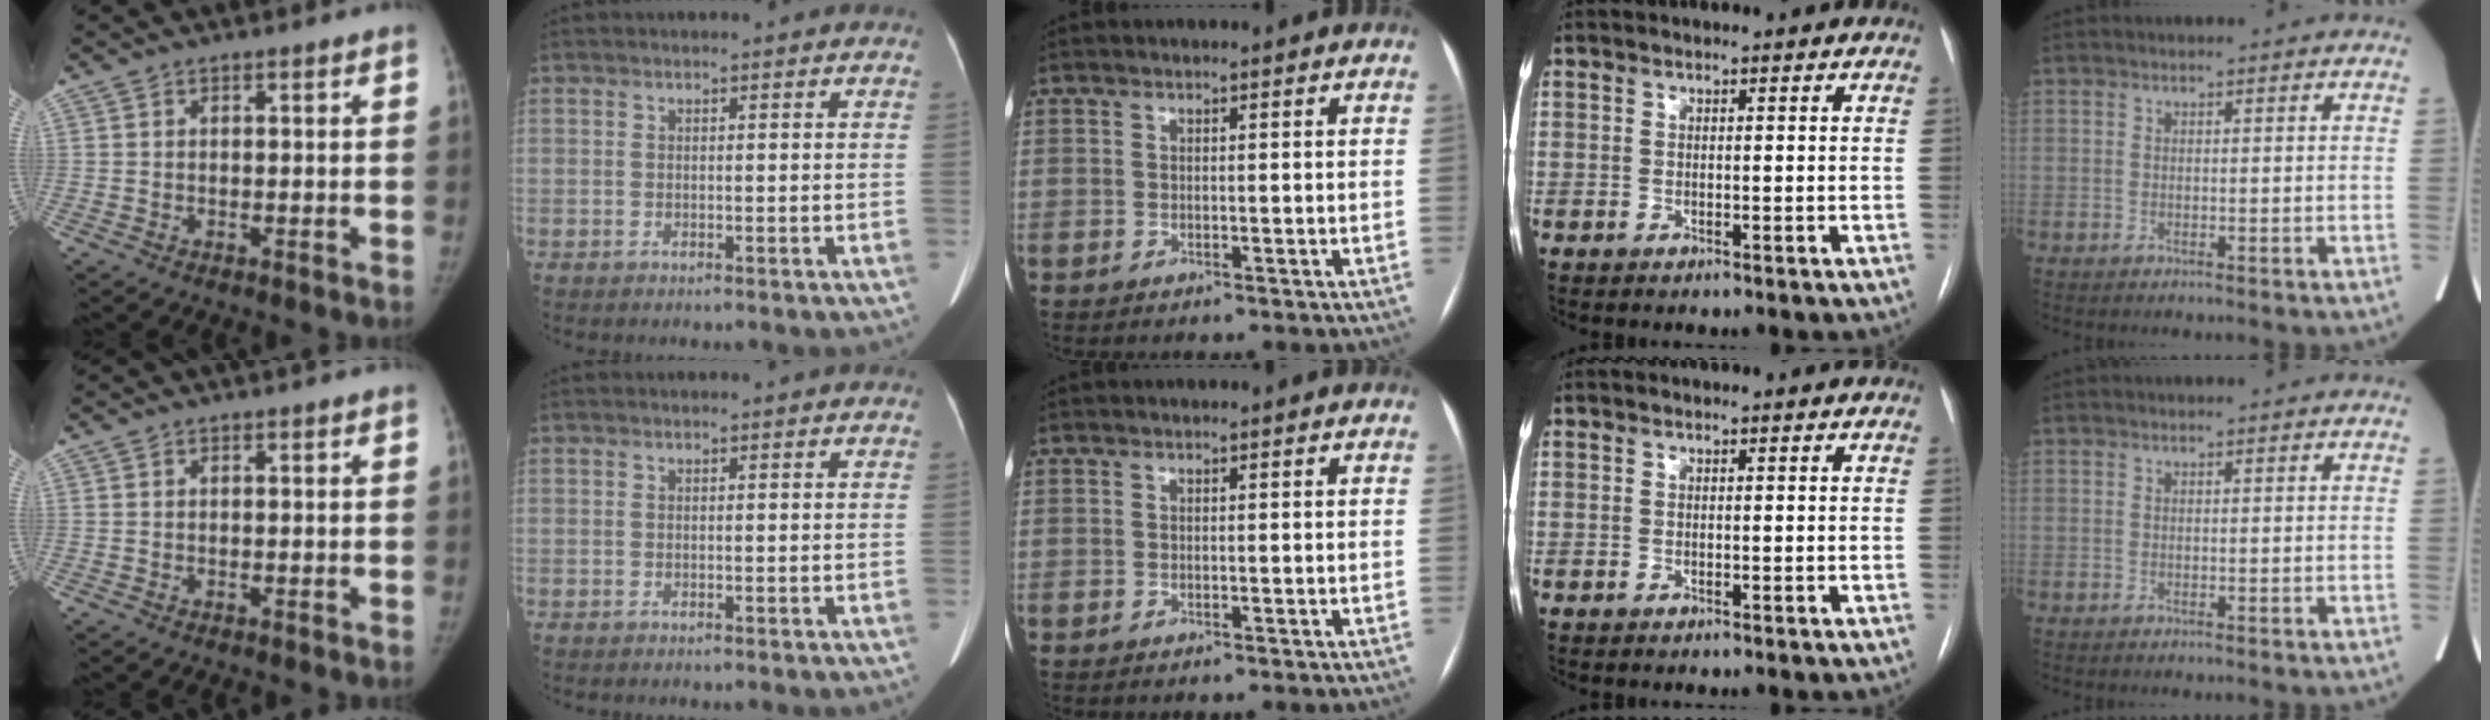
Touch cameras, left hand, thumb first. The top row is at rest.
{}